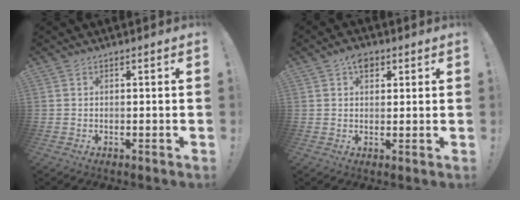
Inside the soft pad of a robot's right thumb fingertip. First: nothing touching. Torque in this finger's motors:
{"motor_torque": [0.21, 1.07, 0.14, -0.14, 0.00]}